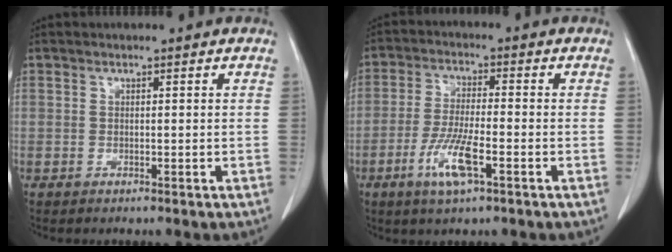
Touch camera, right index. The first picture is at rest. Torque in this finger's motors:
{"motor_torque": [0.61, -0.22, 0.42, 0.15]}